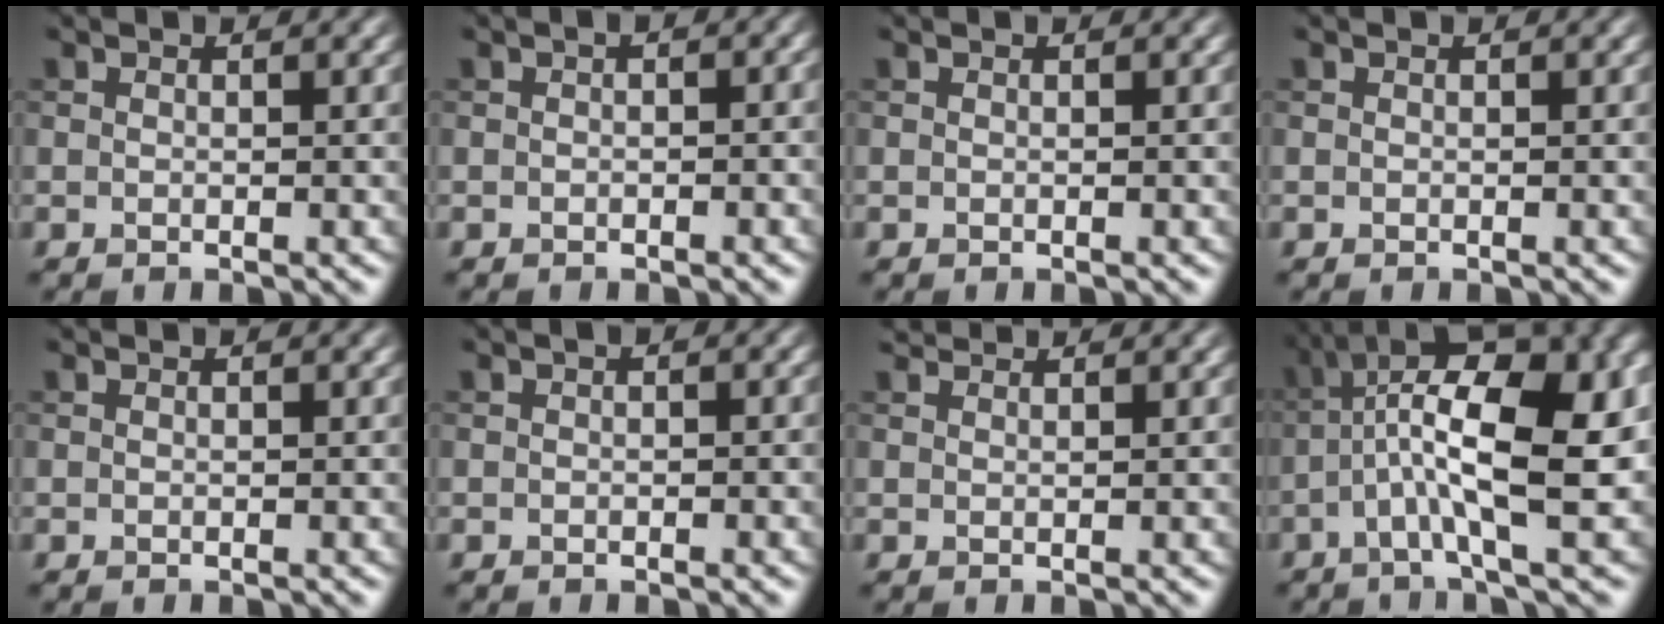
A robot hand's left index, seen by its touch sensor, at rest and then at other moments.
{"total": 1.3, "force": [0.0, 0.7, 1.1], "torque": [-0.012, 0.003, 0.000]}
{"total": 0.0}
{"total": 0.0}
{"total": 0.0}
{"total": 0.7, "force": [0.0, 0.4, 0.6], "torque": [-0.006, 0.000, 0.000]}
{"total": 2.0, "force": [1.9, 0.2, 0.6], "torque": [-0.017, 0.005, 0.025]}
{"total": 12.8, "force": [-0.4, 3.8, 12.2], "torque": [-0.212, 0.021, -0.006]}